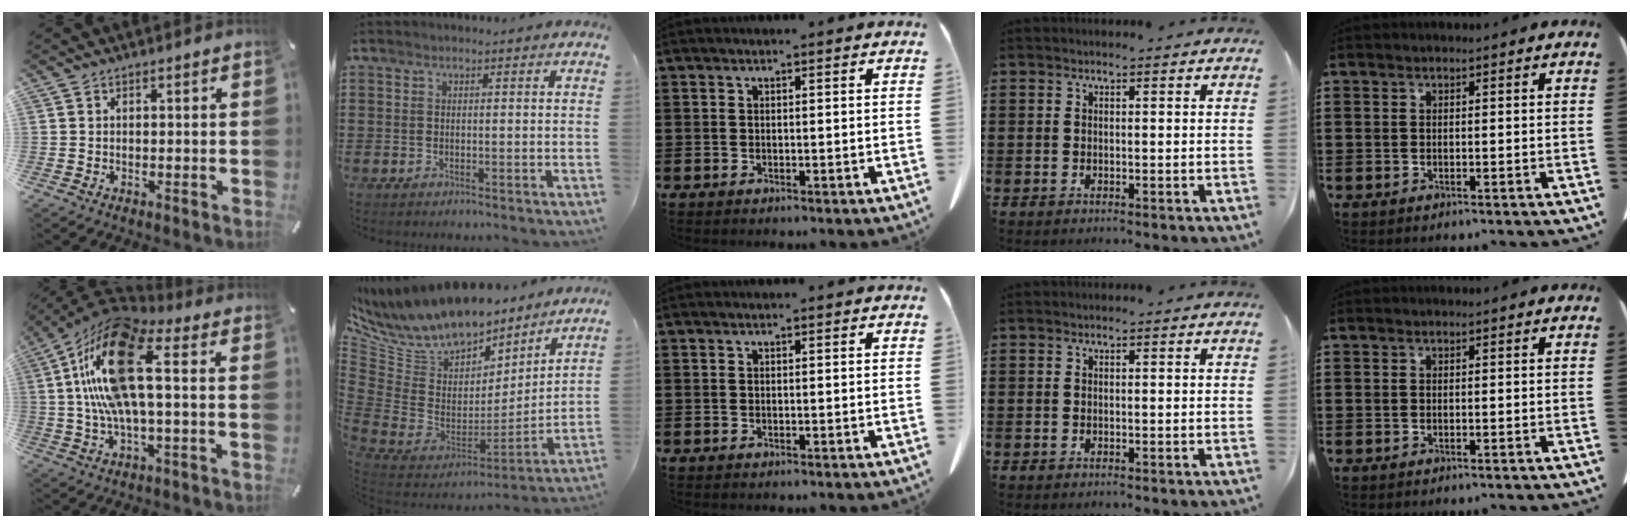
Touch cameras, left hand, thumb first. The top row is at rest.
{"thumb": {"total": 20.7, "force": [3.1, 8.9, 18.4], "torque": [-0.378, 0.001, 0.051]}, "index": {"total": 10.2, "force": [8.9, 4.2, 2.7], "torque": [-0.115, -0.071, 0.161]}}